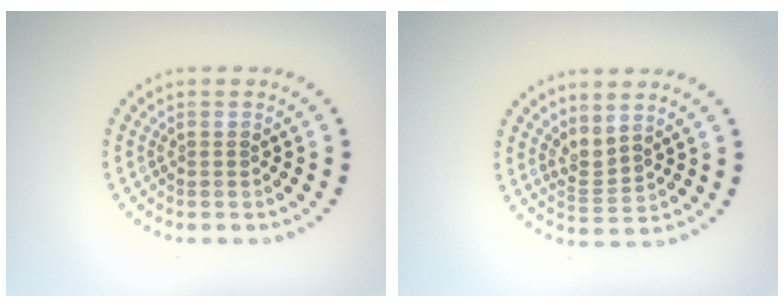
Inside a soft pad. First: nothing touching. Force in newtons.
{"total": 2.2, "press": 1.5, "slide": 1.6}